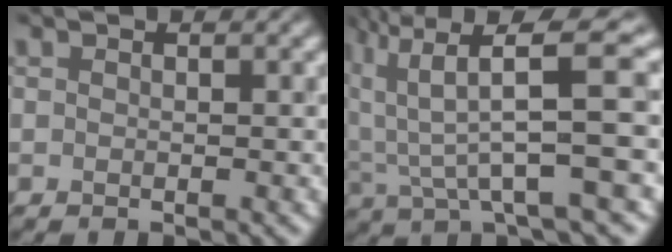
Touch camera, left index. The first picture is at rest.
{"total": 8.4, "force": [2.9, 1.5, 7.7], "torque": [-0.139, 0.020, 0.060]}